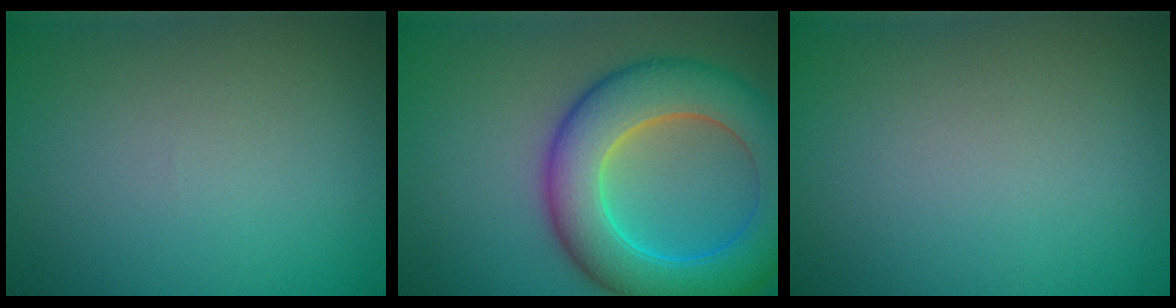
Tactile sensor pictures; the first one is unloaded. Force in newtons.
{"total": 9.8, "press": 9.8, "slide": 0.5}
{"total": 0.0}